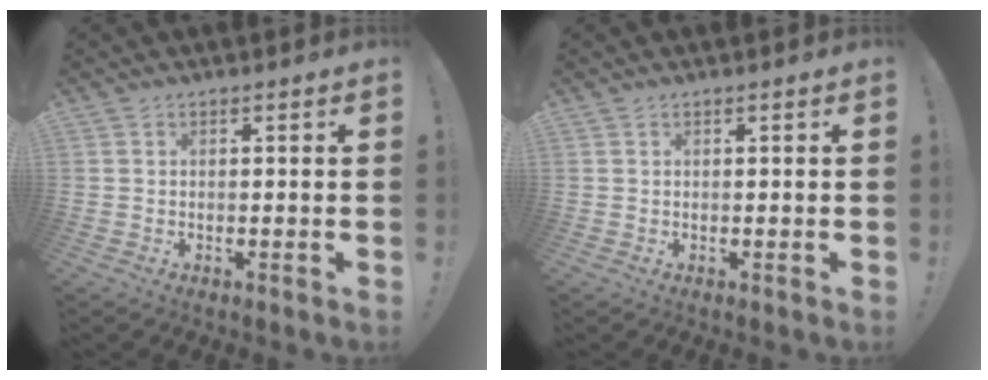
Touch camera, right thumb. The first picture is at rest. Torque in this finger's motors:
{"motor_torque": [0.00, -0.04, -0.04, 0.01, 0.03]}